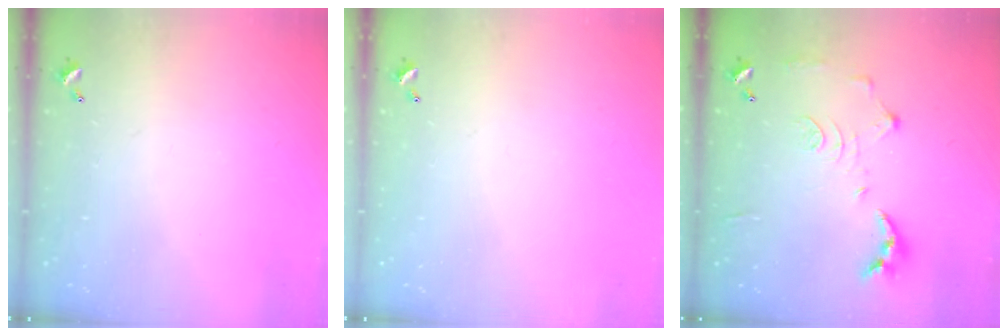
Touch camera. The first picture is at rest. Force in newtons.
{"total": 0.0}
{"total": 10.7, "press": 10.6, "slide": 0.5}